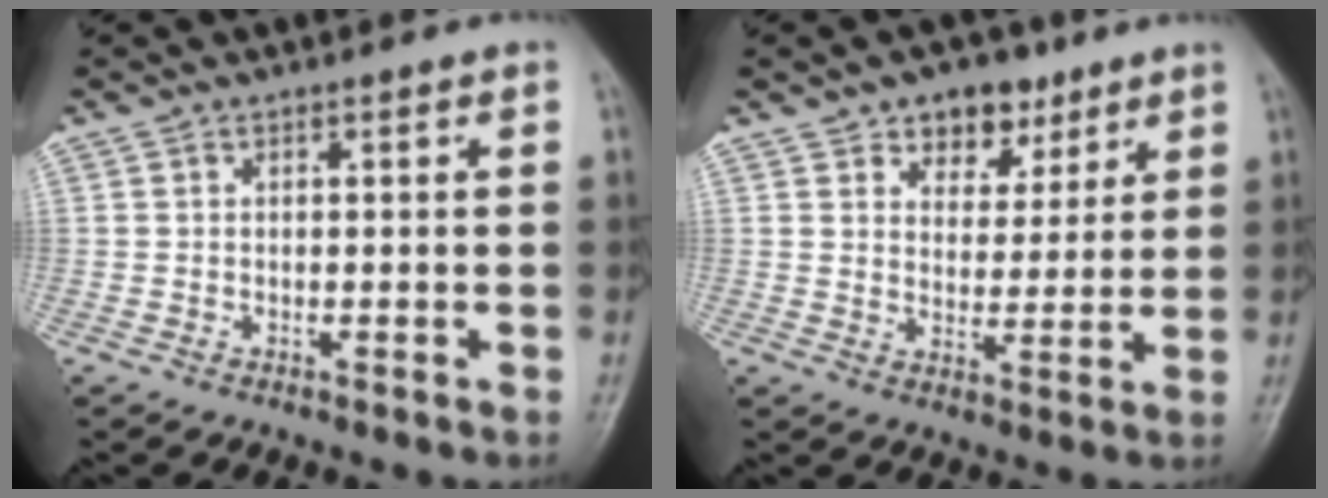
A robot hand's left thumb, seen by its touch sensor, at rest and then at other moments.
{"total": 7.9, "force": [4.9, 5.3, 3.1], "torque": [-0.011, -0.021, 0.076]}